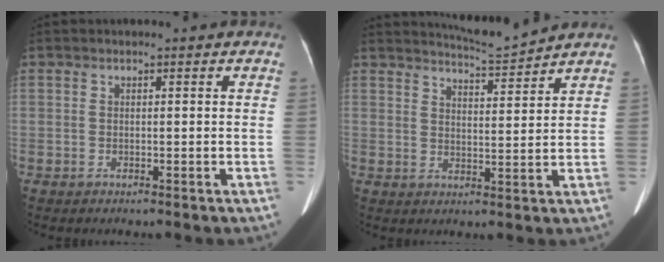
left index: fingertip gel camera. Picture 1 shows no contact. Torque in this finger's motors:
{"motor_torque": [0.40, -0.74, -0.02, 0.01]}